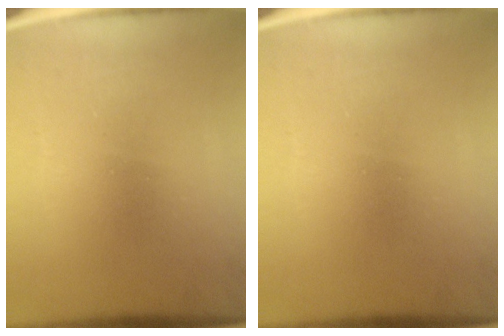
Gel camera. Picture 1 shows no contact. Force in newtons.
{"total": 0.0}